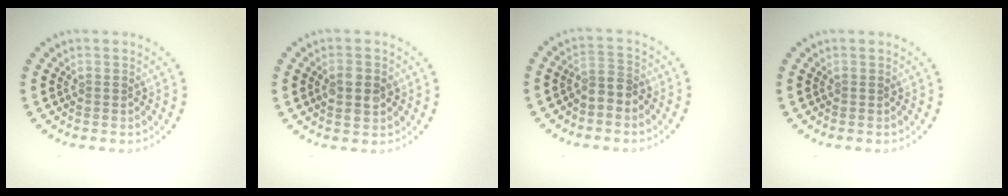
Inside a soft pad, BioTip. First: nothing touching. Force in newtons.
{"total": 2.7, "press": 2.7, "slide": 0.2}
{"total": 2.2, "press": 1.8, "slide": 1.1}
{"total": 0.0}